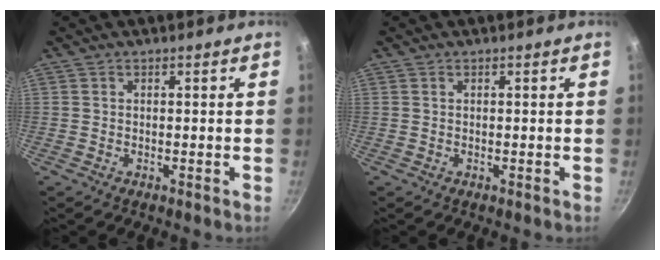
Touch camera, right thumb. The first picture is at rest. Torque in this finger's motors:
{"motor_torque": [0.05, 0.04, 0.08, 0.40, 0.00]}